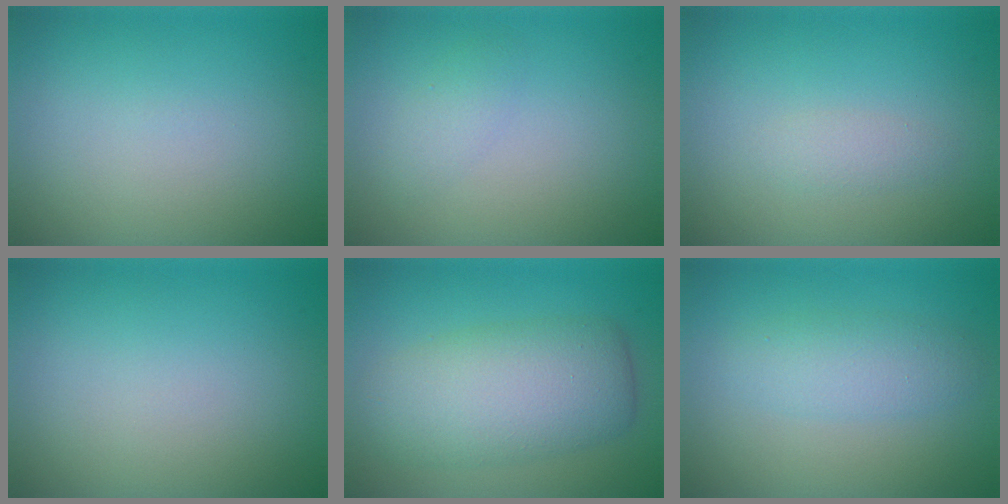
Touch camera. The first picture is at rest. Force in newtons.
{"total": 1.3, "press": 1.3, "slide": 0.0}
{"total": 1.1, "press": 1.1, "slide": 0.1}
{"total": 0.0}
{"total": 7.0, "press": 7.0, "slide": 0.2}
{"total": 2.8, "press": 2.8, "slide": 0.1}